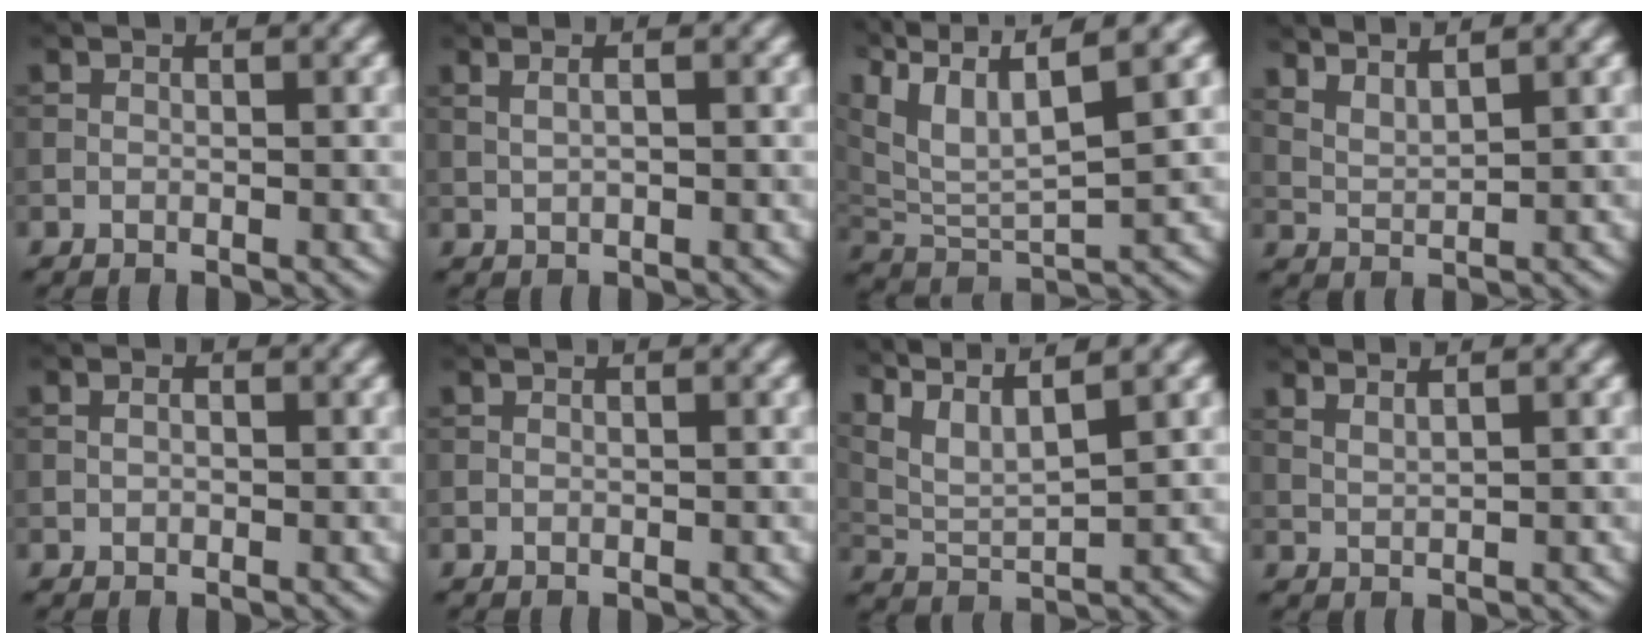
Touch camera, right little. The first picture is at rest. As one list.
[{"total": 1.8, "force": [0.9, 0.6, 1.4], "torque": [-0.023, 0.000, 0.005]}, {"total": 9.5, "force": [6.2, 2.8, 6.6], "torque": [-0.152, 0.019, 0.107]}, {"total": 3.2, "force": [2.8, 0.6, 1.5], "torque": [-0.023, 0.002, 0.052]}, {"total": 1.8, "force": [0.5, 1.4, 1.1], "torque": [-0.012, 0.005, -0.007]}, {"total": 0.0}, {"total": 6.5, "force": [4.9, 1.5, 4.0], "torque": [-0.089, 0.018, 0.078]}, {"total": 1.8, "force": [1.4, 0.5, 1.0], "torque": [-0.014, -0.002, 0.022]}]